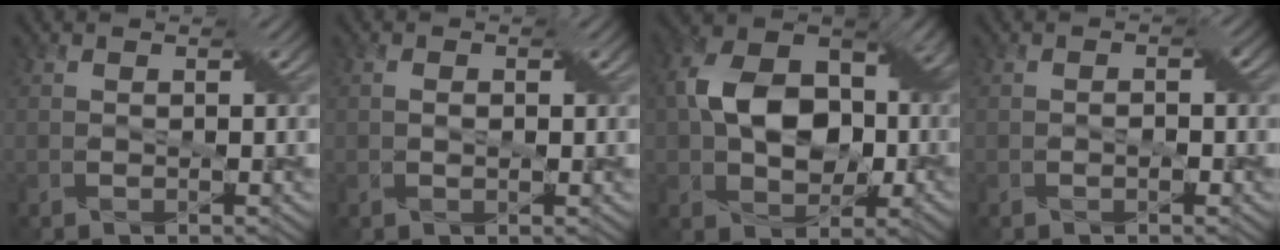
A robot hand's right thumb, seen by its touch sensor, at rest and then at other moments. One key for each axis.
{"total": 1.4, "fx": 0.1, "fy": 0.9, "fz": 1.1, "tx": -0.020, "ty": 0.000, "tz": 0.005}
{"total": 12.0, "fx": 0.1, "fy": 8.4, "fz": 8.5, "tx": -0.152, "ty": 0.021, "tz": -0.010}
{"total": 1.1, "fx": -0.4, "fy": 0.7, "fz": 0.8, "tx": -0.012, "ty": 0.004, "tz": -0.006}